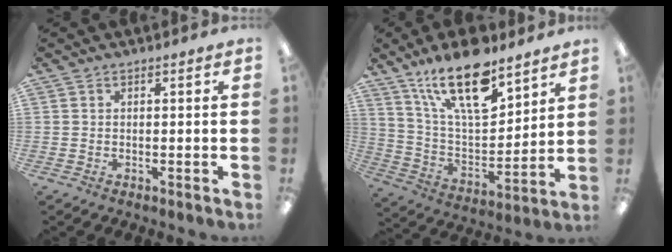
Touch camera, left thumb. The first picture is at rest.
{"total": 21.1, "force": [14.0, 8.2, 13.6], "torque": [-0.235, -0.081, 0.239]}